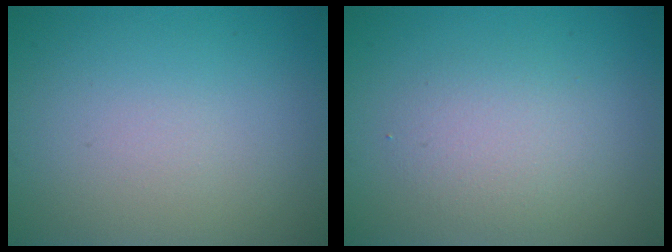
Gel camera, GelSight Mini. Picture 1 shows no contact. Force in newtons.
{"total": 2.5, "press": 2.5, "slide": 0.2}